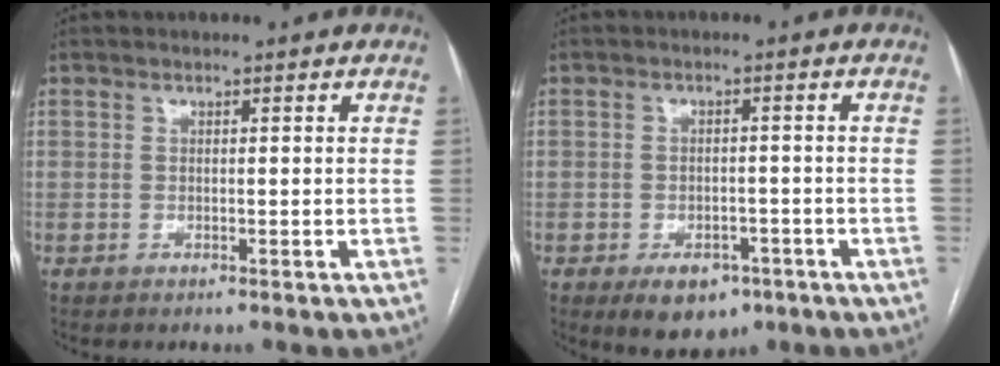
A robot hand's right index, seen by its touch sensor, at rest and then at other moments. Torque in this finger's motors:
{"motor_torque": [0.01, -0.06, -0.15, -0.06]}